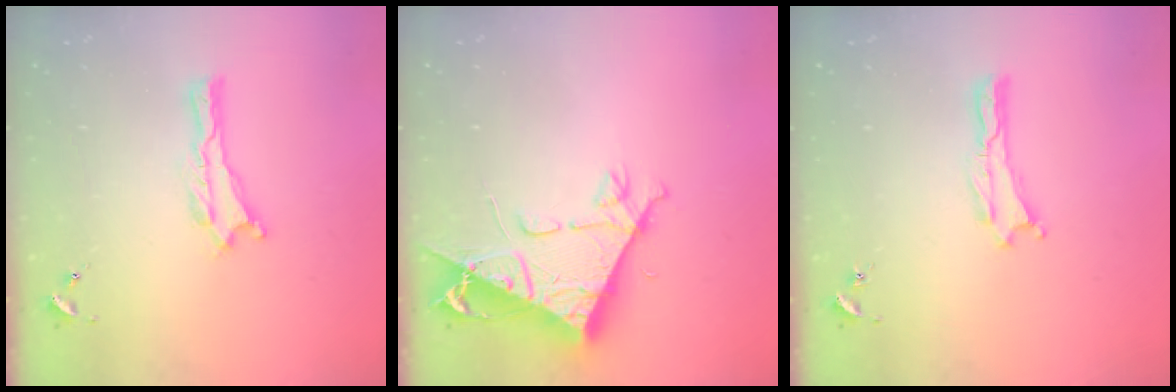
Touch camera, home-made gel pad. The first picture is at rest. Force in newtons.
{"total": 9.7, "press": 9.6, "slide": 1.4}
{"total": 0.0}